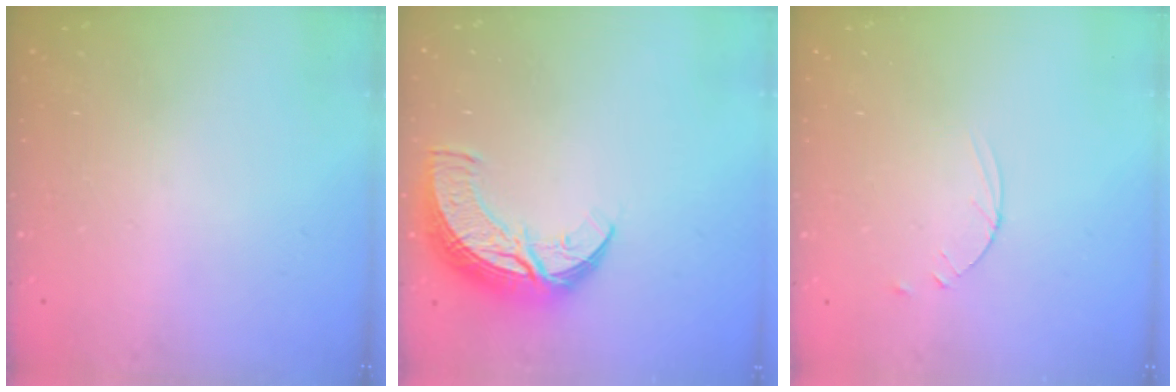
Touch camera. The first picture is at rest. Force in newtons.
{"total": 10.9, "press": 10.9, "slide": 0.8}
{"total": 4.5, "press": 4.4, "slide": 0.4}